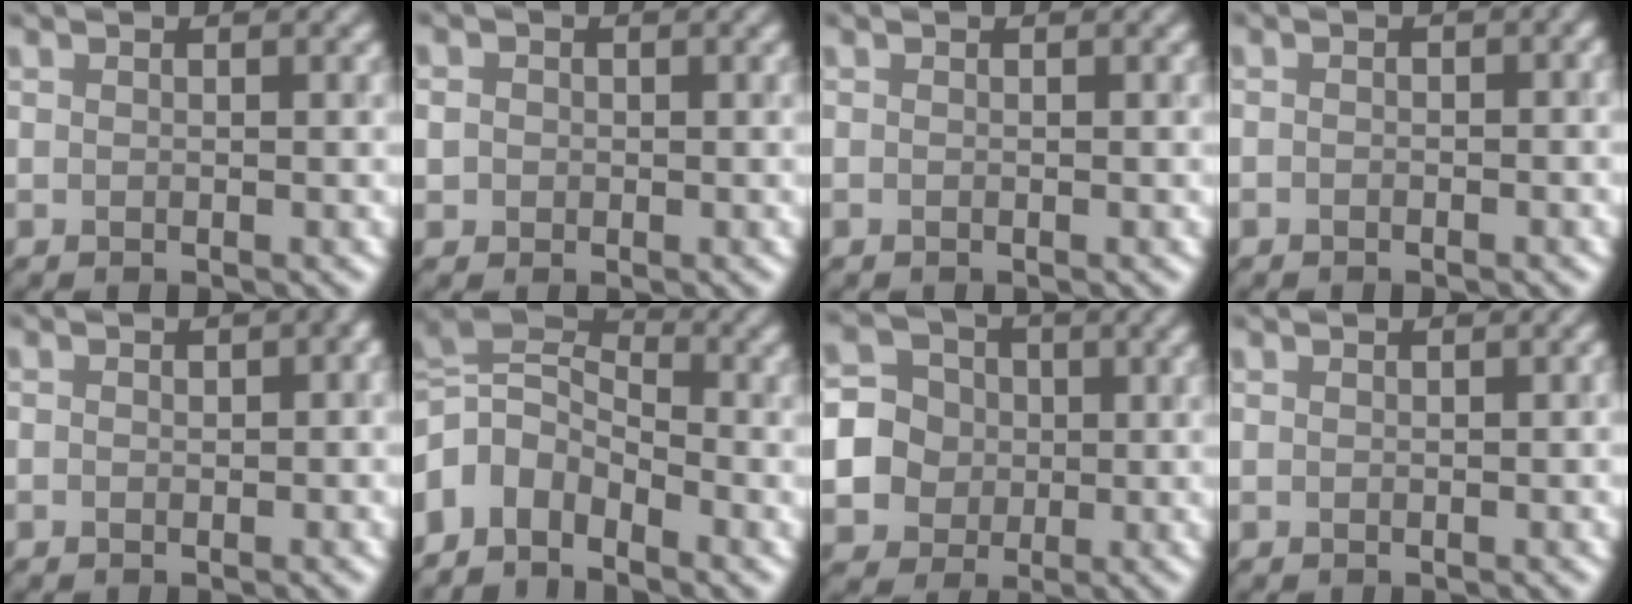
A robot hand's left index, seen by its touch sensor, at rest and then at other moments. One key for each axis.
{"total": 1.7, "fx": 0.1, "fy": 1.6, "fz": 0.5, "tx": 0.004, "ty": 0.006, "tz": -0.003}
{"total": 0.0}
{"total": 1.7, "fx": -0.4, "fy": 1.1, "fz": 1.2, "tx": -0.014, "ty": -0.004, "tz": -0.008}
{"total": 2.5, "fx": 0.0, "fy": 1.6, "fz": 2.0, "tx": -0.016, "ty": 0.000, "tz": 0.001}
{"total": 4.9, "fx": -3.0, "fy": 2.9, "fz": 2.6, "tx": -0.052, "ty": 0.003, "tz": -0.074}
{"total": 9.5, "fx": -1.5, "fy": 9.0, "fz": 2.5, "tx": -0.078, "ty": 0.003, "tz": -0.048}
{"total": 0.7, "fx": 0.1, "fy": 0.3, "fz": 0.6, "tx": -0.008, "ty": 0.003, "tz": 0.002}